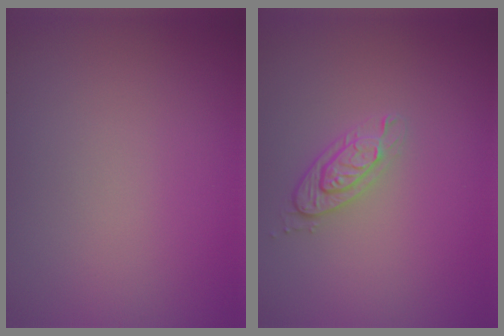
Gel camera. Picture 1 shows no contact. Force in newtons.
{"total": 2.4, "press": 1.9, "slide": 1.4}